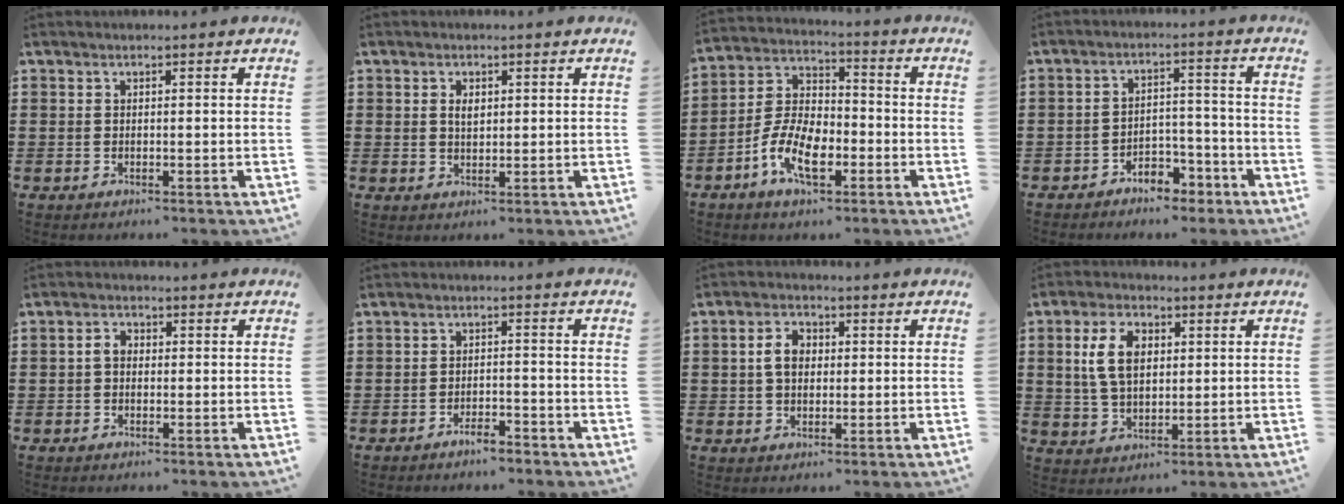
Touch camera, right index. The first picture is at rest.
{"total": 2.0, "force": [0.6, 1.0, 1.6], "torque": [-0.034, 0.005, 0.010]}
{"total": 9.5, "force": [-4.2, 4.8, 7.0], "torque": [-0.173, -0.005, -0.084]}
{"total": 4.3, "force": [-3.8, 1.7, 1.3], "torque": [-0.023, 0.010, -0.073]}
{"total": 2.2, "force": [-0.1, 1.5, 1.5], "torque": [-0.031, 0.006, -0.004]}
{"total": 2.8, "force": [-2.5, 0.5, 1.1], "torque": [-0.020, 0.004, -0.049]}
{"total": 4.1, "force": [0.3, 2.9, 2.9], "torque": [-0.064, 0.013, 0.002]}
{"total": 7.6, "force": [1.6, 4.6, 5.8], "torque": [-0.132, 0.008, 0.021]}